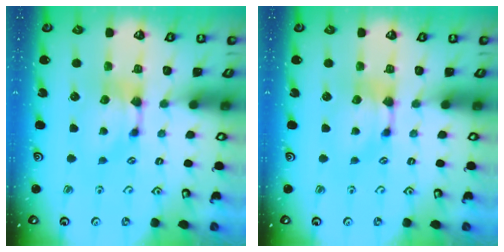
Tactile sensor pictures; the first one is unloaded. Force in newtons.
{"total": 0.0}